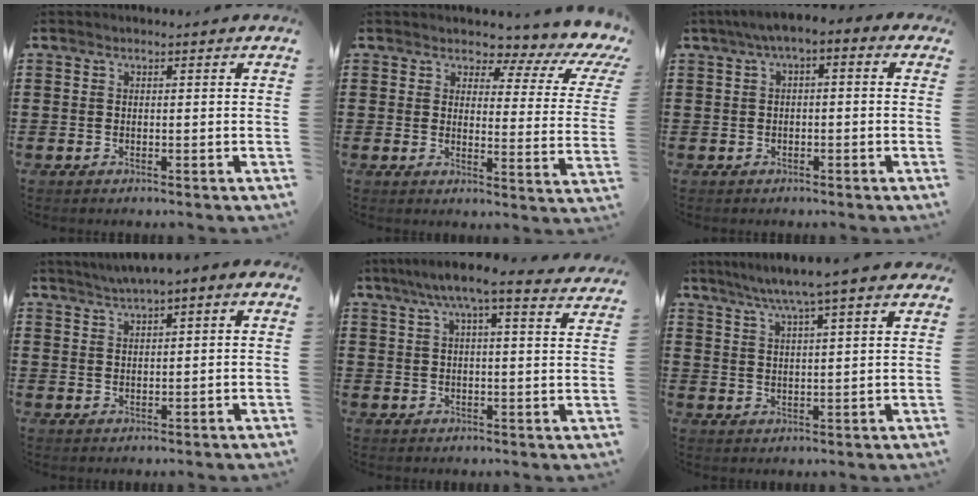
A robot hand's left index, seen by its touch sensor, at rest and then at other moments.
{"total": 3.6, "force": [2.5, 1.2, 2.3], "torque": [-0.048, -0.025, 0.031]}
{"total": 2.6, "force": [-1.3, 1.1, 2.0], "torque": [-0.045, 0.004, -0.034]}
{"total": 1.3, "force": [0.6, 0.3, 1.2], "torque": [-0.021, 0.004, 0.010]}
{"total": 7.0, "force": [5.4, 0.4, 4.4], "torque": [-0.102, -0.012, 0.094]}
{"total": 6.1, "force": [4.5, 0.0, 4.0], "torque": [-0.090, -0.012, 0.077]}